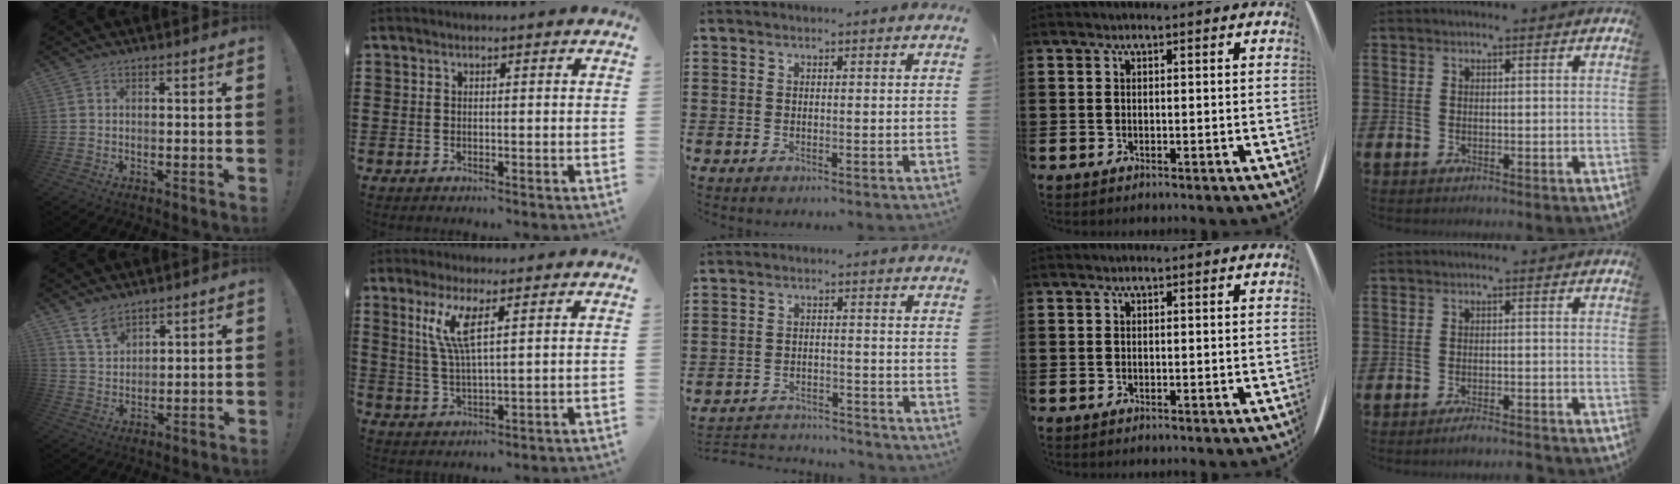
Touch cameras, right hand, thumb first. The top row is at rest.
{"thumb": {"total": 6.7, "force": [5.3, 2.8, 2.9], "torque": [-0.060, -0.029, 0.103]}, "index": {"total": 6.2, "force": [2.6, 1.3, 5.5], "torque": [-0.118, 0.002, 0.042]}, "middle": {"total": 3.1, "force": [-3.1, 0.4, 0.1], "torque": [-0.008, 0.003, -0.068]}, "little": {"total": 1.7, "force": [-1.6, 0.0, 0.8], "torque": [-0.013, 0.001, -0.030]}}